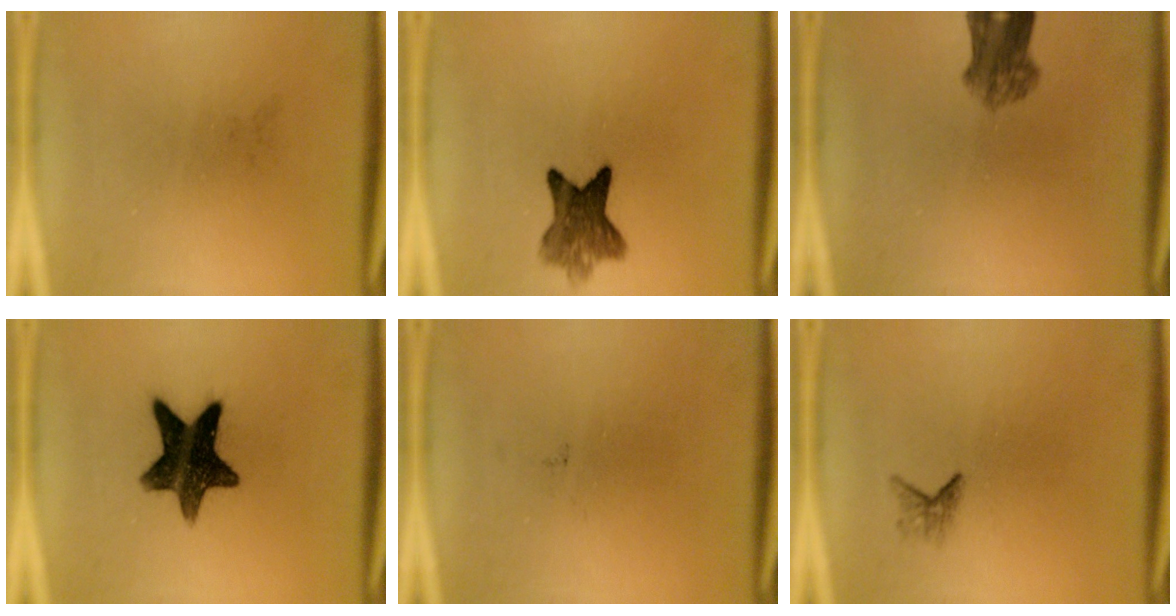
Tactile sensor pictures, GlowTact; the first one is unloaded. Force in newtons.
{"total": 6.9}
{"total": 5.0}
{"total": 13.8}
{"total": 0.0}
{"total": 1.2}